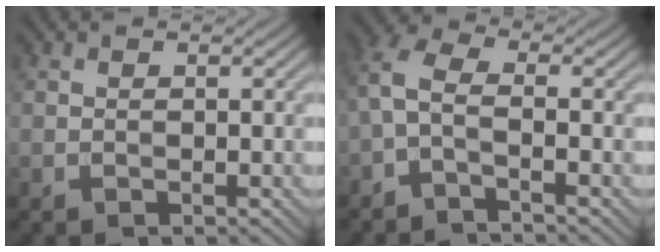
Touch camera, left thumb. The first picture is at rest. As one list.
[{"total": 4.1, "force": [-1.7, 1.5, 3.4], "torque": [-0.085, 0.006, -0.050]}]